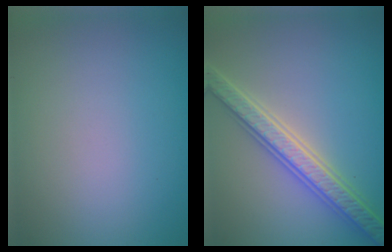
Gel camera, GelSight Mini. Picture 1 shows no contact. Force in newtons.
{"total": 4.8, "press": 4.7, "slide": 1.1}